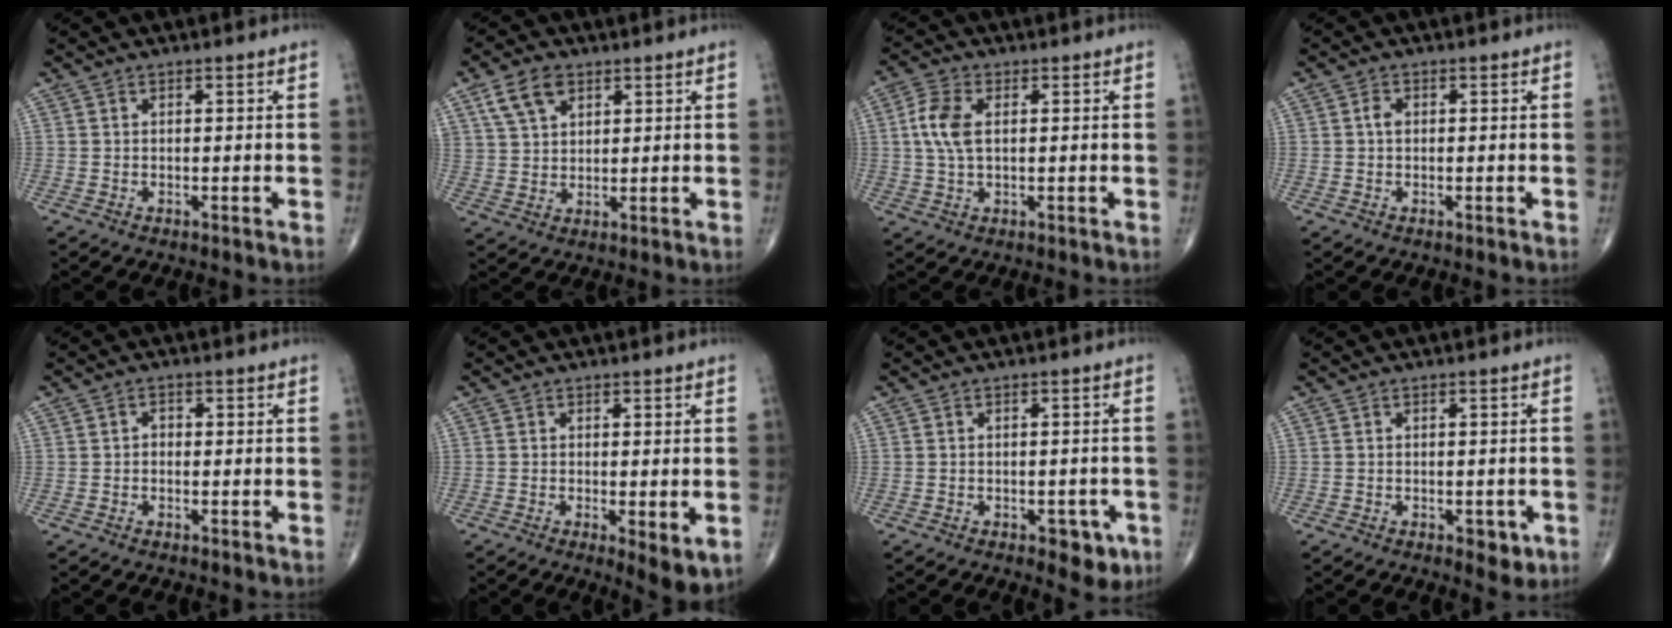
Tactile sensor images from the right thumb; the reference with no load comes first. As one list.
[{"total": 7.4, "force": [3.9, 4.6, 4.3], "torque": [-0.068, -0.009, 0.078]}, {"total": 6.7, "force": [1.1, 3.6, 5.5], "torque": [-0.130, 0.009, 0.019]}, {"total": 1.7, "force": [0.2, 1.2, 1.2], "torque": [-0.019, 0.005, 0.001]}, {"total": 1.4, "force": [-0.1, 1.1, 0.8], "torque": [-0.001, 0.007, -0.007]}, {"total": 5.6, "force": [-1.4, 1.7, 5.2], "torque": [-0.084, -0.018, -0.021]}, {"total": 5.2, "force": [-2.4, 2.8, 3.6], "torque": [-0.025, 0.007, -0.026]}, {"total": 3.5, "force": [-1.3, 1.9, 2.6], "torque": [-0.021, -0.001, -0.013]}]